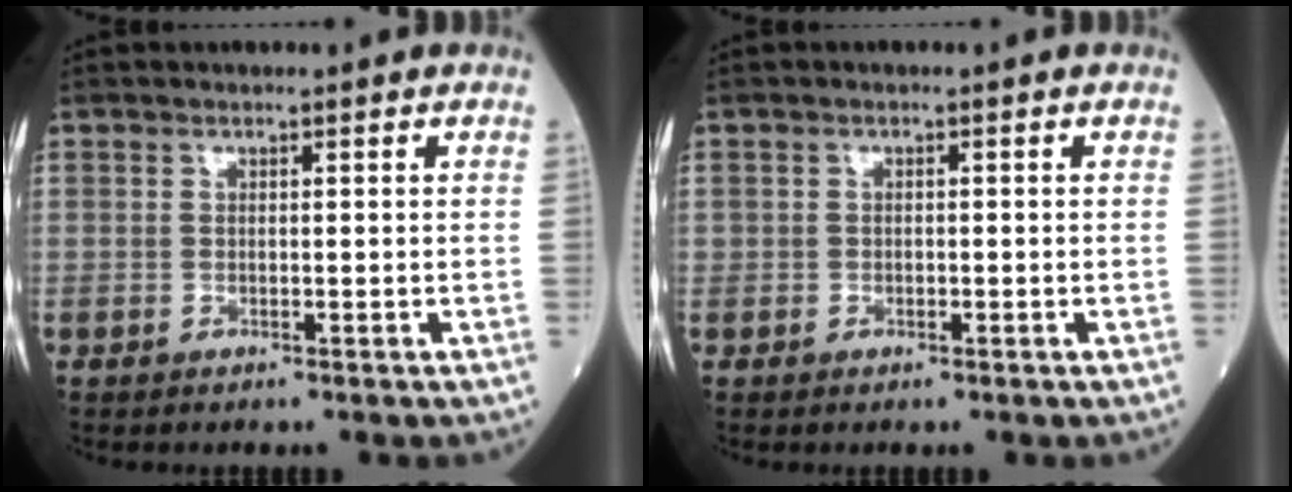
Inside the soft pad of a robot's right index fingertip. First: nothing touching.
{"total": 0.6, "force": [-0.3, 0.5, 0.1], "torque": [0.004, 0.002, -0.005]}